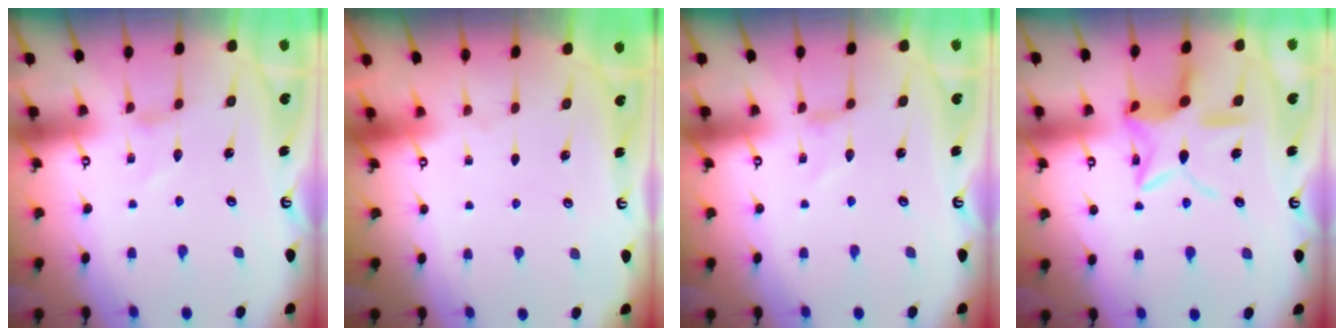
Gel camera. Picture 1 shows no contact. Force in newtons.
{"total": 0.0}
{"total": 0.0}
{"total": 12.8, "press": 12.7, "slide": 1.2}